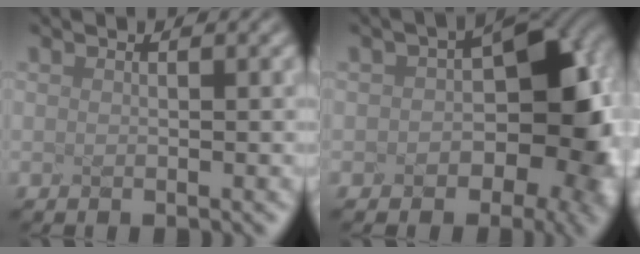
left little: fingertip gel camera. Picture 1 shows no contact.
{"total": 8.9, "force": [-2.5, 5.2, 6.9], "torque": [-0.107, -0.017, 0.000]}